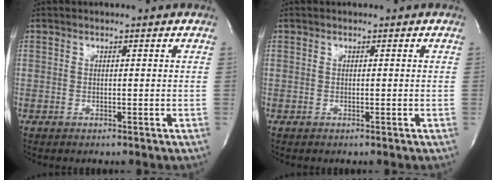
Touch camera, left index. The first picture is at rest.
{"total": 0.0}